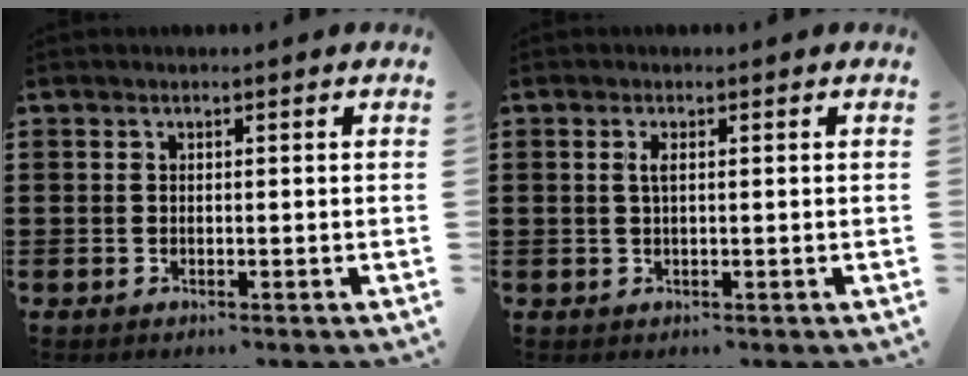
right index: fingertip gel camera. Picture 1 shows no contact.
{"total": 1.2, "force": [0.3, 0.2, 1.2], "torque": [-0.023, 0.003, 0.004]}